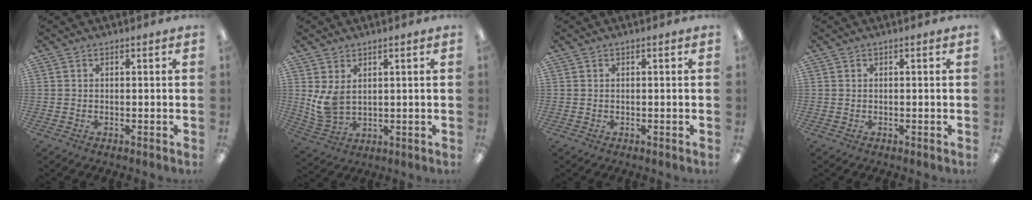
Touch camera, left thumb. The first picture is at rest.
{"total": 6.3, "force": [2.2, 3.9, 4.4], "torque": [-0.098, -0.004, 0.044]}
{"total": 0.0}
{"total": 0.0}